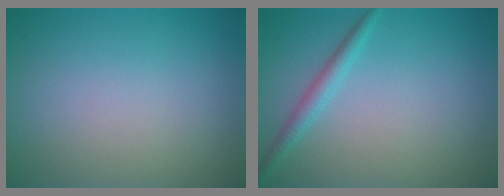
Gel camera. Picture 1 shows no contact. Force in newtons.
{"total": 1.8, "press": 1.8, "slide": 0.1}